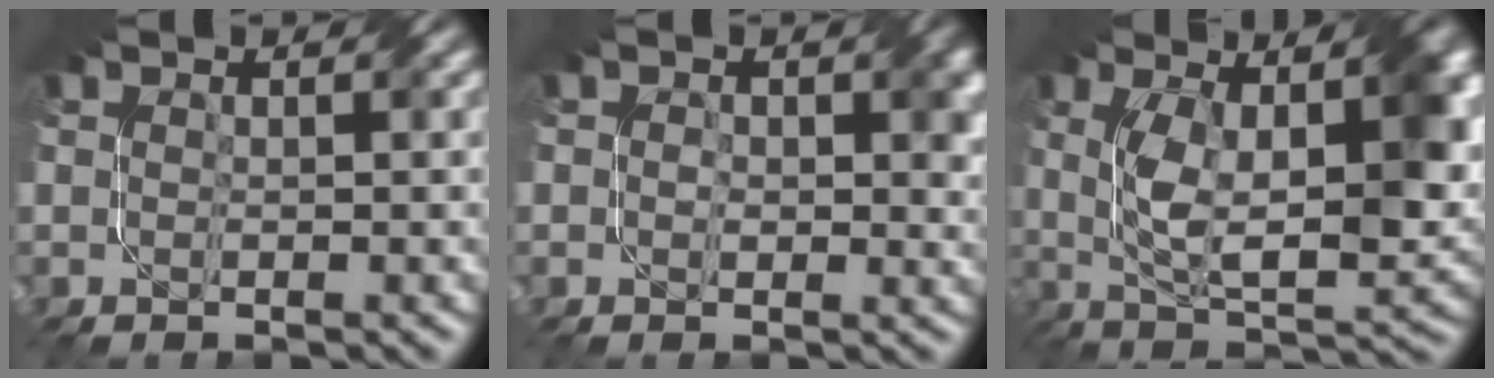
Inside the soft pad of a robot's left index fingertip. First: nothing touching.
{"total": 3.0, "force": [0.5, 2.0, 2.2], "torque": [-0.027, -0.003, 0.003]}
{"total": 10.1, "force": [1.6, 4.1, 9.1], "torque": [-0.162, -0.007, 0.032]}